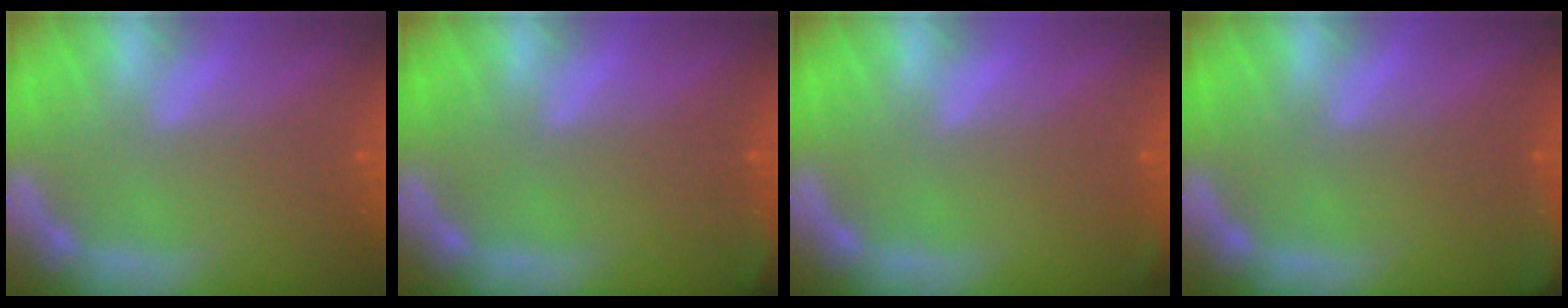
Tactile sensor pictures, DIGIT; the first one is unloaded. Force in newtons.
{"total": 2.4}
{"total": 0.9}
{"total": 5.0}